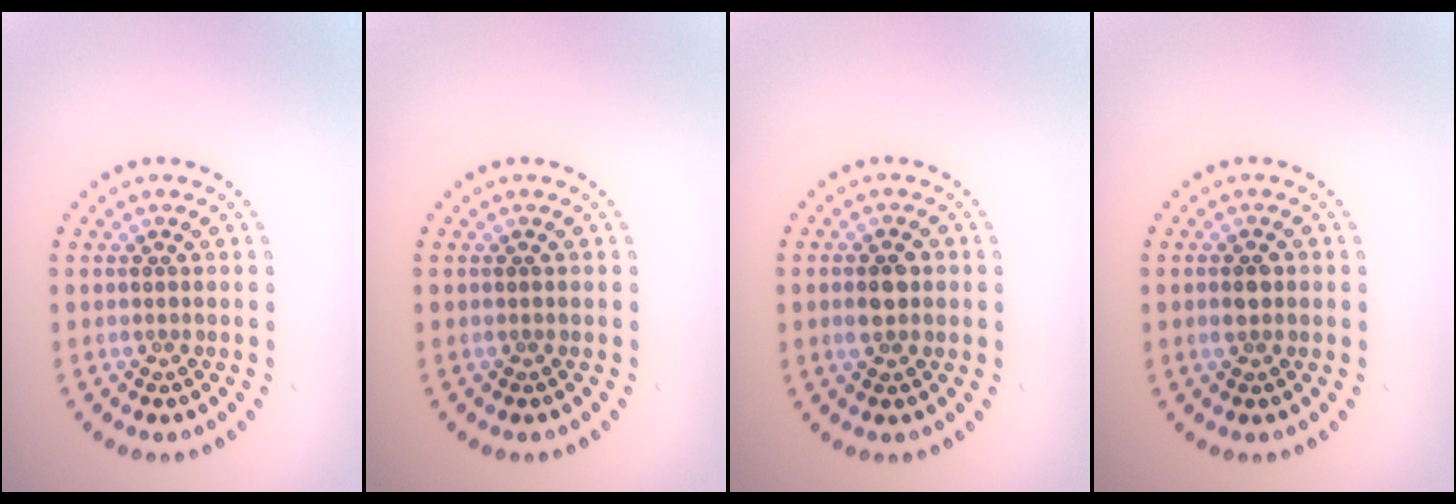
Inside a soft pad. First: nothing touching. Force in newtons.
{"total": 0.0}
{"total": 2.5, "press": 2.5, "slide": 0.1}
{"total": 1.3, "press": 1.3, "slide": 0.0}